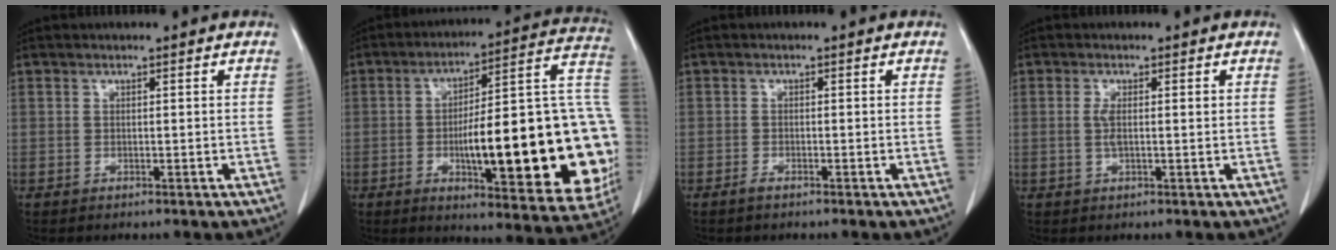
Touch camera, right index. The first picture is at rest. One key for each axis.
{"total": 29.1, "fx": -4.8, "fy": 6.1, "fz": 28.1, "tx": -0.299, "ty": 0.019, "tz": -0.062}
{"total": 1.0, "fx": -0.8, "fy": 0.2, "fz": 0.5, "tx": -0.012, "ty": 0.000, "tz": -0.014}
{"total": 2.2, "fx": 0.3, "fy": 0.6, "fz": 2.1, "tx": -0.046, "ty": 0.006, "tz": 0.009}